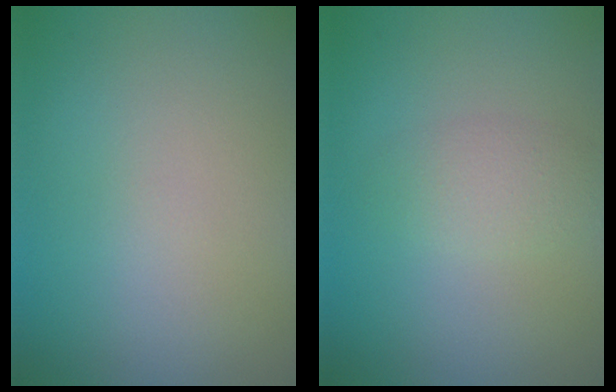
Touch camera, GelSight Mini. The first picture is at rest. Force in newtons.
{"total": 2.0, "press": 2.0, "slide": 0.0}